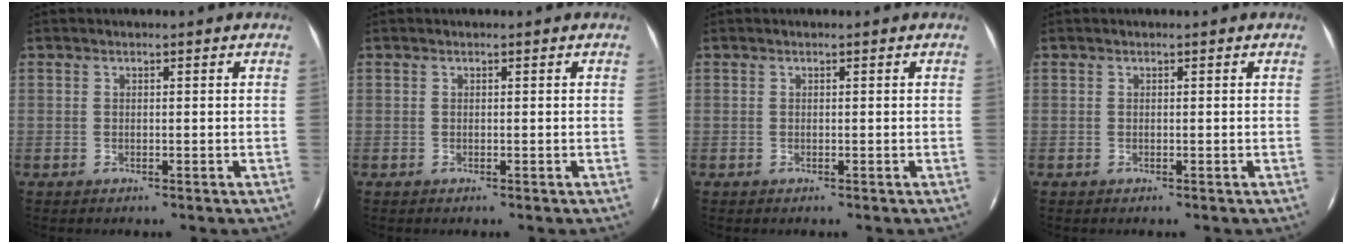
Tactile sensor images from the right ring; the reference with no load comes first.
{"total": 0.0}
{"total": 0.0}
{"total": 0.0}